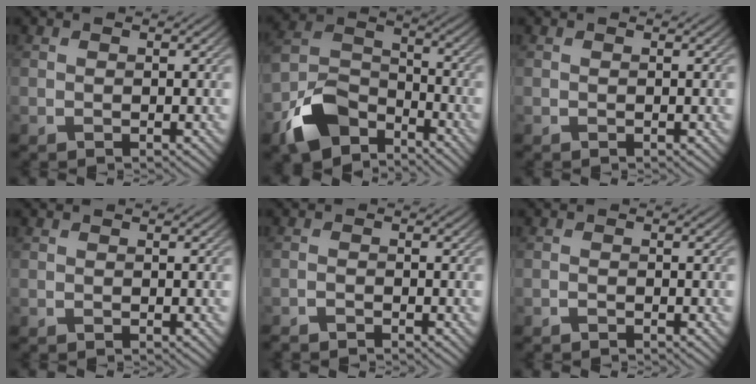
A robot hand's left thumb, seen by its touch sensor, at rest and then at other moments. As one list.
[{"total": 10.5, "force": [-6.9, 5.8, 5.3], "torque": [-0.118, -0.009, -0.151]}, {"total": 0.0}, {"total": 0.0}, {"total": 1.5, "force": [-1.5, -0.1, 0.4], "torque": [-0.010, 0.001, -0.031]}, {"total": 0.6, "force": [-0.5, -0.1, 0.2], "torque": [-0.004, 0.003, -0.013]}]